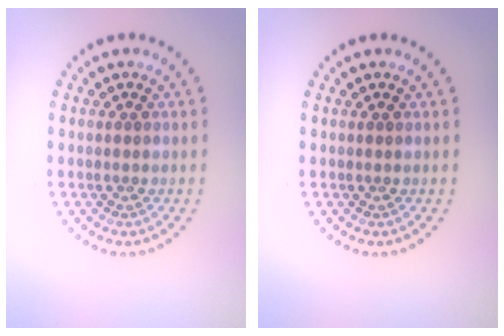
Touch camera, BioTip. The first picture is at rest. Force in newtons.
{"total": 0.0}